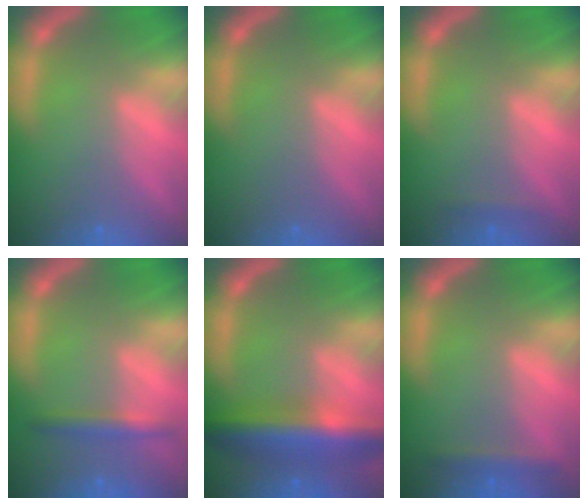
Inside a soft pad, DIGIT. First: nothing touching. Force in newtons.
{"total": 0.0}
{"total": 0.9}
{"total": 2.4}
{"total": 8.0}
{"total": 1.9}